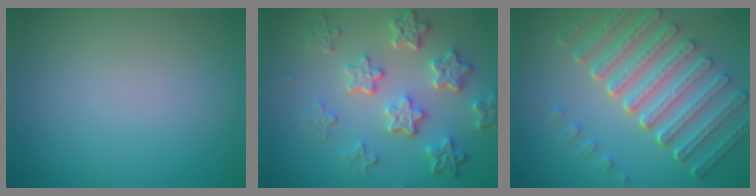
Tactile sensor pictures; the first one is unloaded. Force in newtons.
{"total": 5.9, "press": 4.4, "slide": 3.9}
{"total": 7.5, "press": 5.6, "slide": 4.9}